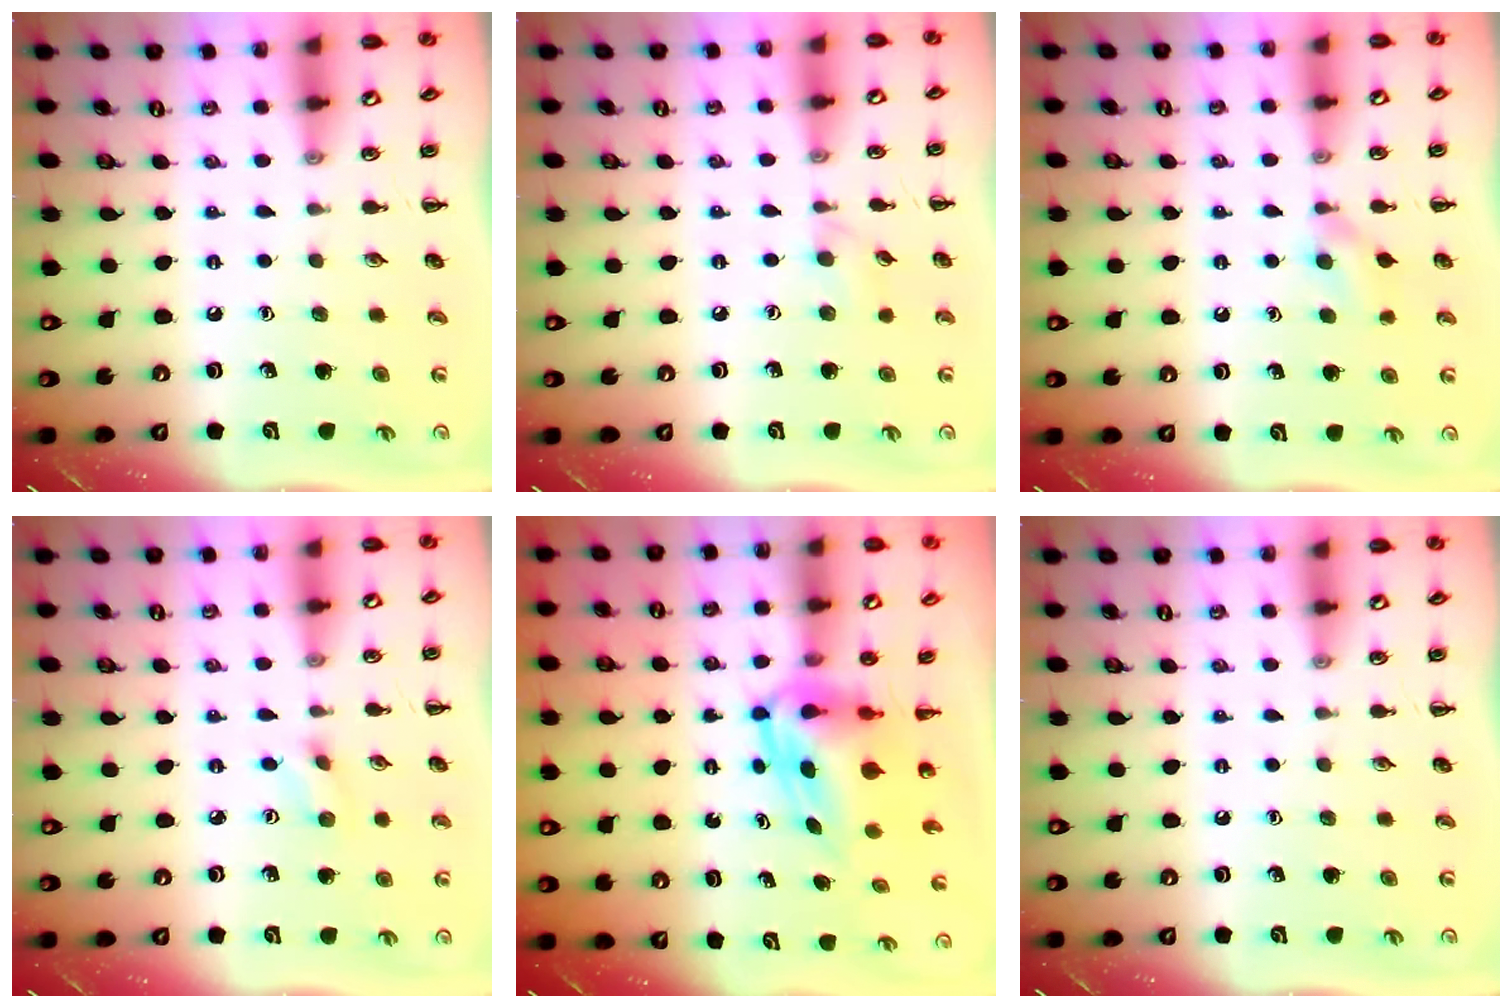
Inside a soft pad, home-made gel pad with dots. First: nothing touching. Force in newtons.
{"total": 5.7, "press": 5.2, "slide": 2.3}
{"total": 4.9, "press": 4.8, "slide": 1.2}
{"total": 3.1, "press": 2.9, "slide": 1.1}
{"total": 5.4, "press": 5.2, "slide": 1.3}
{"total": 0.0}